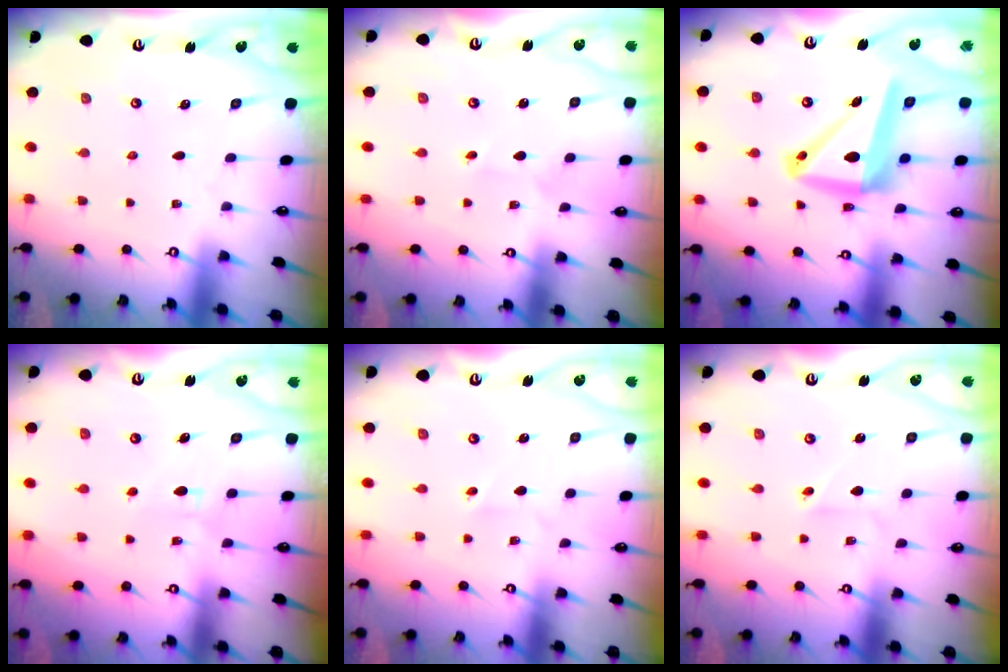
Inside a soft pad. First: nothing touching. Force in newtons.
{"total": 1.9, "press": 1.9, "slide": 0.2}
{"total": 13.7, "press": 13.5, "slide": 2.4}
{"total": 6.7, "press": 6.7, "slide": 0.6}
{"total": 1.9, "press": 1.9, "slide": 0.2}
{"total": 2.3, "press": 2.3, "slide": 0.1}